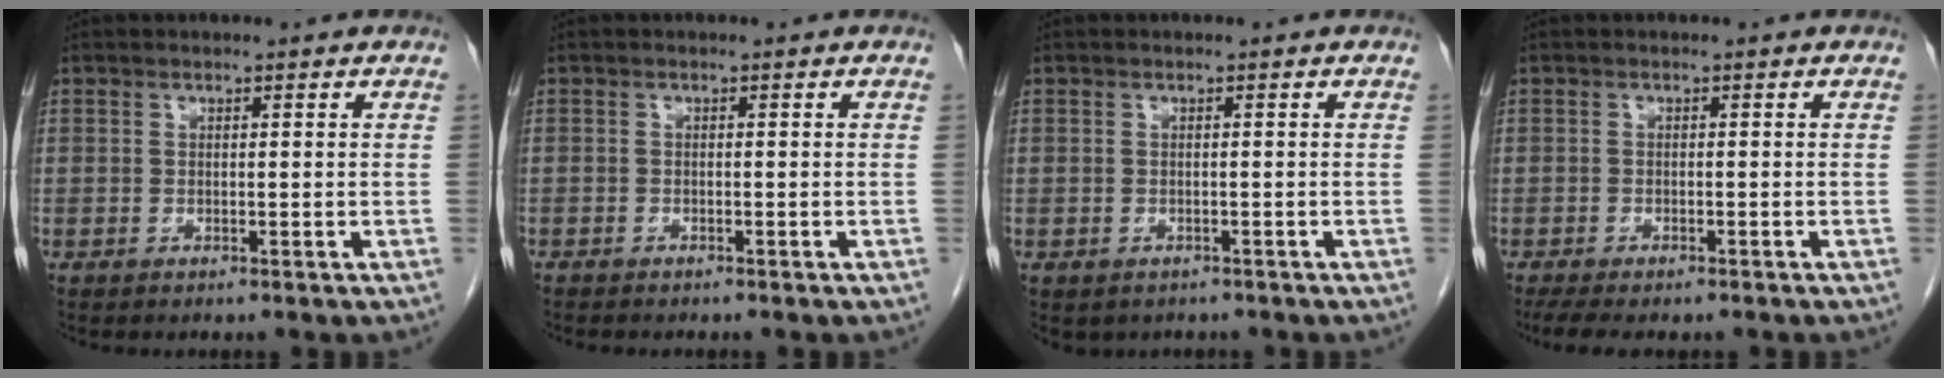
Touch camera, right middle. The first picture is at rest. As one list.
[{"total": 1.7, "force": [-1.5, 0.4, 0.7], "torque": [-0.015, -0.003, -0.018]}, {"total": 2.6, "force": [-1.9, 1.6, 0.4], "torque": [-0.009, 0.000, -0.023]}, {"total": 6.3, "force": [-5.0, 1.8, 3.3], "torque": [-0.051, -0.013, -0.073]}]